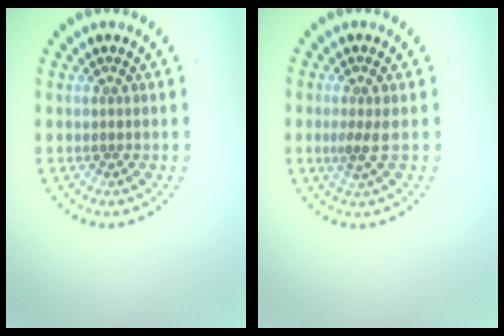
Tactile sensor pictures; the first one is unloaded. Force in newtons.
{"total": 1.5, "press": 1.2, "slide": 0.9}